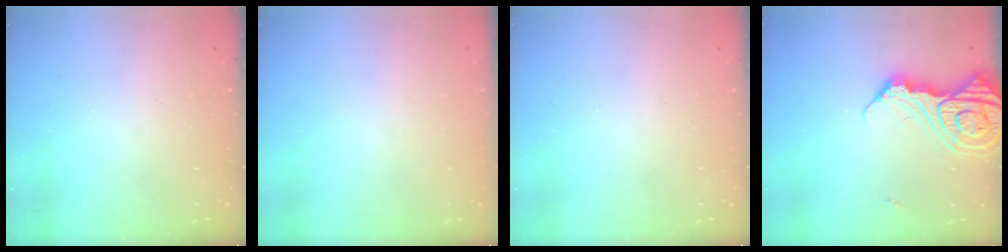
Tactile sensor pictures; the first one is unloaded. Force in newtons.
{"total": 0.0}
{"total": 0.0}
{"total": 15.5, "press": 15.4, "slide": 1.7}